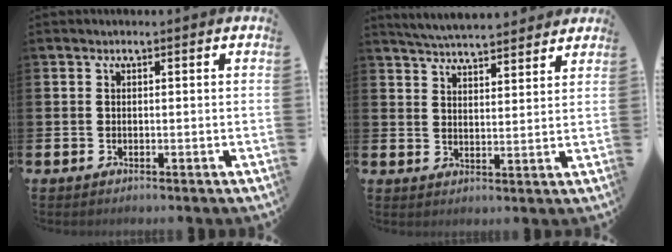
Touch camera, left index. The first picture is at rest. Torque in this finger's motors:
{"motor_torque": [0.54, -0.70, 0.13, 0.15]}